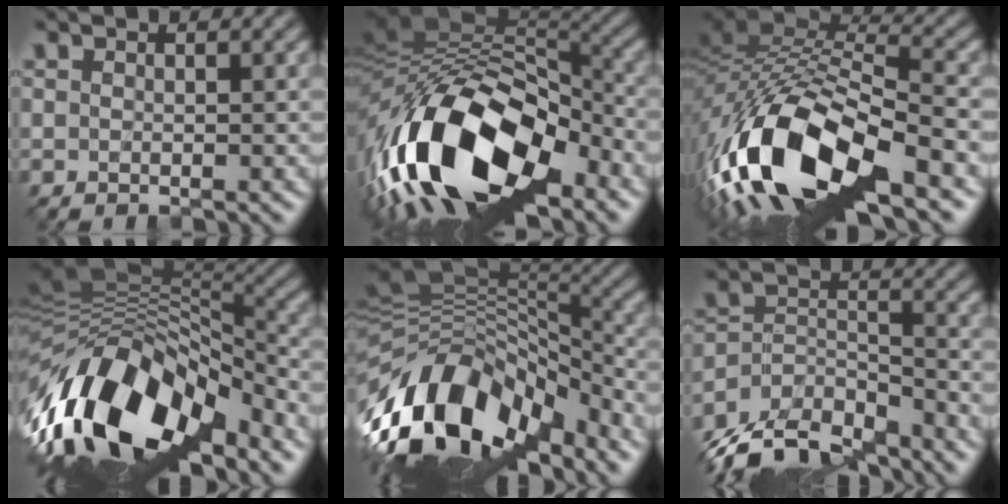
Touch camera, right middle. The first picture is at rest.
{"total": 16.8, "force": [-7.2, 8.5, 12.6], "torque": [-0.226, -0.010, -0.114]}
{"total": 15.6, "force": [-7.3, 7.1, 11.9], "torque": [-0.253, -0.004, -0.134]}
{"total": 15.7, "force": [-7.7, 7.7, 11.3], "torque": [-0.205, 0.005, -0.136]}
{"total": 13.7, "force": [-7.3, 7.7, 8.7], "torque": [-0.176, 0.013, -0.126]}
{"total": 9.7, "force": [-8.7, 3.3, 2.7], "torque": [-0.060, -0.006, -0.147]}